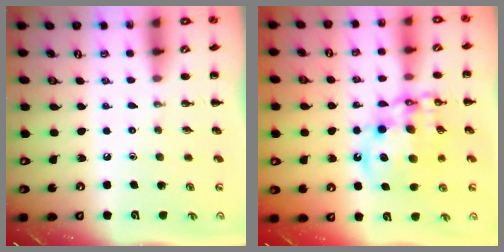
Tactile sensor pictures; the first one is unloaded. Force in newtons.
{"total": 15.1, "press": 14.6, "slide": 3.8}